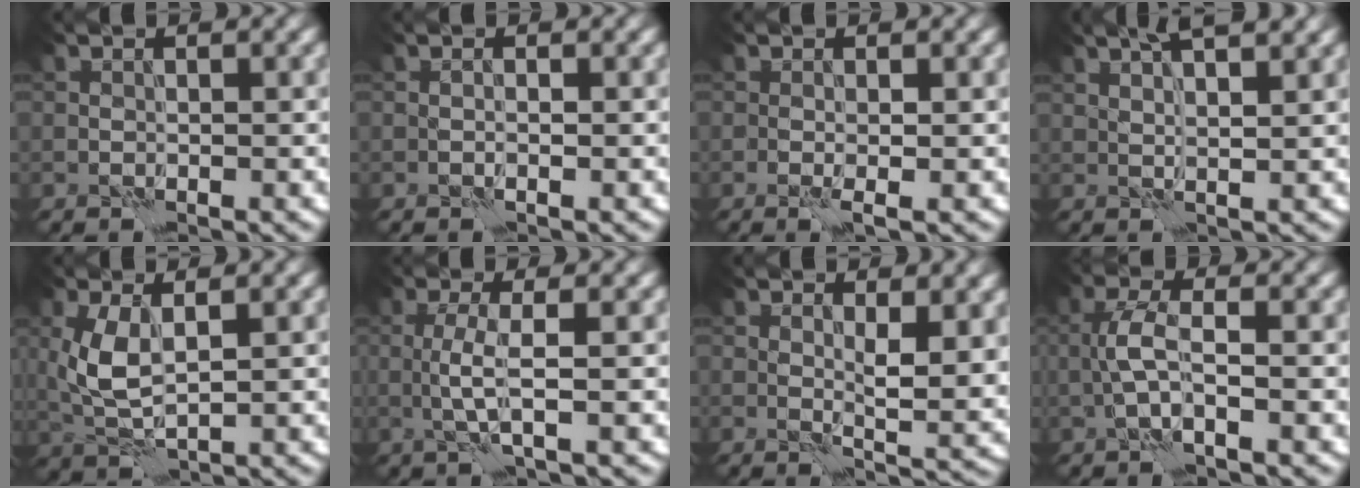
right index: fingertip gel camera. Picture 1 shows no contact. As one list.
[{"total": 0.6, "force": [-0.1, 0.2, 0.6], "torque": [-0.014, -0.002, -0.002]}, {"total": 1.3, "force": [-0.3, 0.2, 1.2], "torque": [-0.026, -0.005, -0.007]}, {"total": 5.5, "force": [3.5, 1.6, 3.9], "torque": [-0.047, 0.023, 0.035]}, {"total": 4.8, "force": [0.7, 2.2, 4.2], "torque": [-0.104, 0.000, 0.017]}, {"total": 2.8, "force": [-0.1, 0.4, 2.8], "torque": [-0.061, -0.002, -0.004]}, {"total": 3.8, "force": [1.1, 1.1, 3.5], "torque": [-0.059, -0.007, 0.021]}, {"total": 2.9, "force": [-0.5, 0.7, 2.7], "torque": [-0.062, 0.008, -0.015]}]